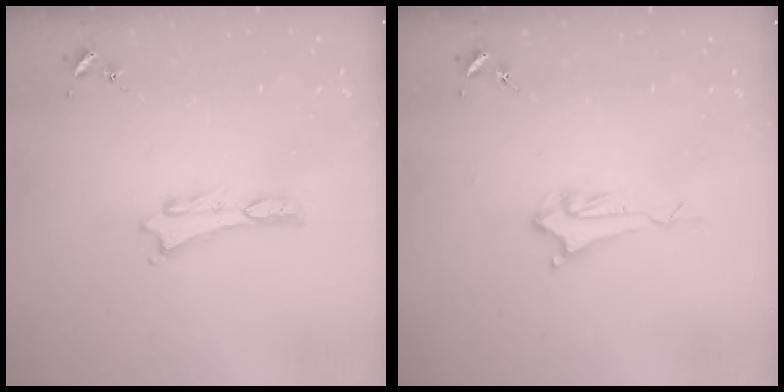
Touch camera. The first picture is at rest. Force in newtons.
{"total": 2.0, "press": 2.0, "slide": 0.4}